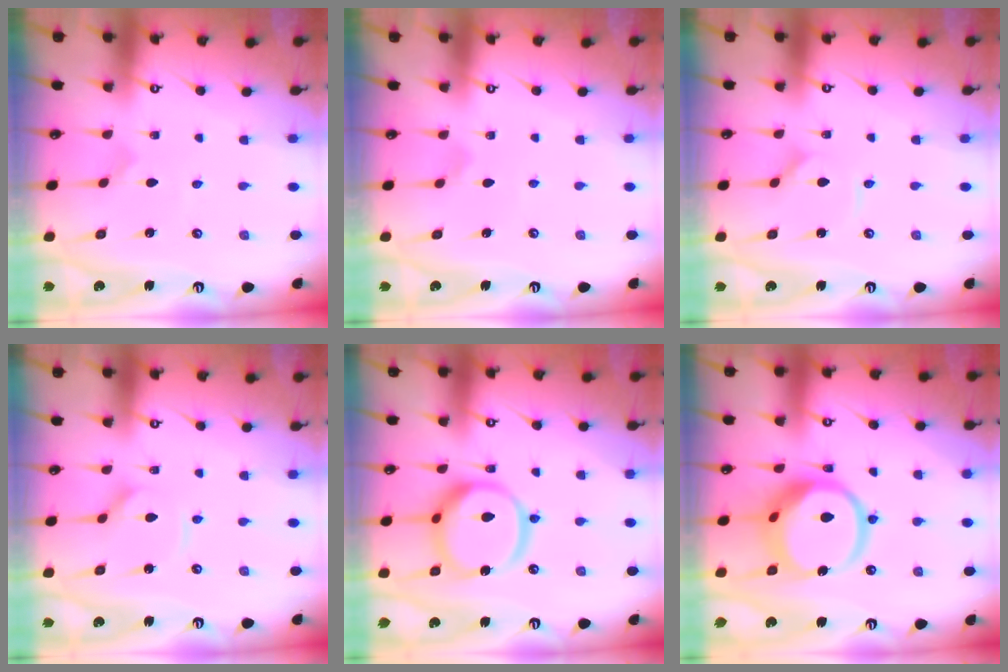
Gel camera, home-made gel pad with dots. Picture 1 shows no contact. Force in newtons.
{"total": 1.3, "press": 1.2, "slide": 0.4}
{"total": 2.1, "press": 2.1, "slide": 0.2}
{"total": 4.3, "press": 4.3, "slide": 0.4}
{"total": 15.7, "press": 15.6, "slide": 1.9}
{"total": 14.3, "press": 14.2, "slide": 1.7}